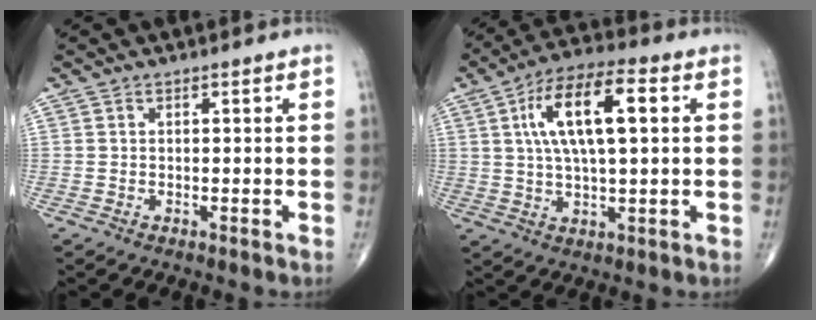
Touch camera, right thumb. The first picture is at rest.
{"total": 14.2, "force": [3.5, 5.2, 12.8], "torque": [-0.230, 0.014, 0.056]}